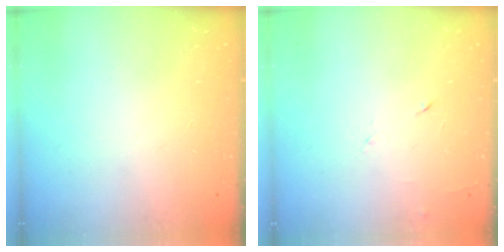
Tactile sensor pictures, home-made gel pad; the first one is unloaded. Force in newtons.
{"total": 3.9, "press": 3.8, "slide": 0.8}